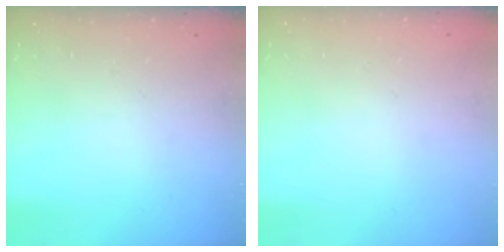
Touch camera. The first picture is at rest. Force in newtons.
{"total": 1.9, "press": 1.9, "slide": 0.2}